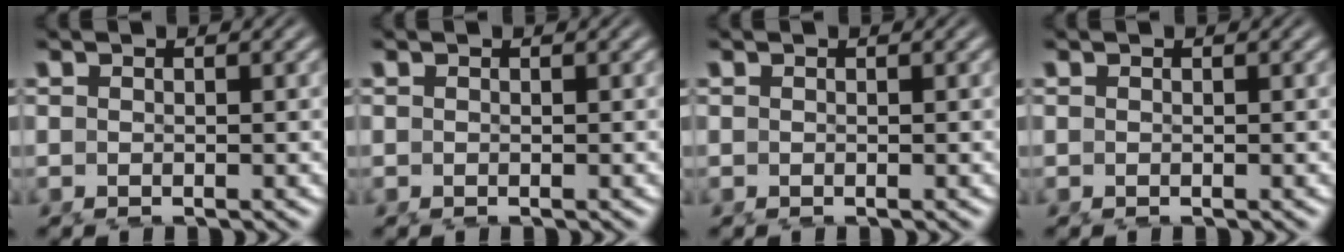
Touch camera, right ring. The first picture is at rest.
{"total": 0.0}
{"total": 0.0}
{"total": 0.0}